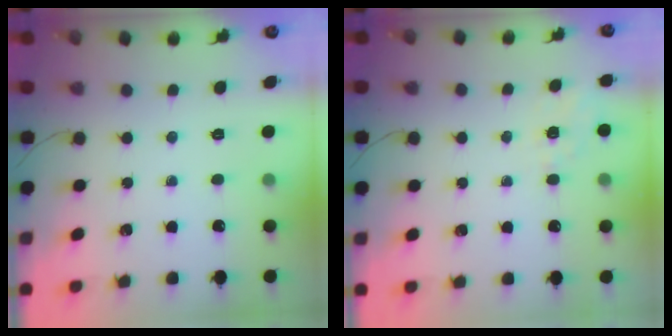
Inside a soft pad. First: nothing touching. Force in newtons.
{"total": 1.5, "press": 0.3, "slide": 1.5}